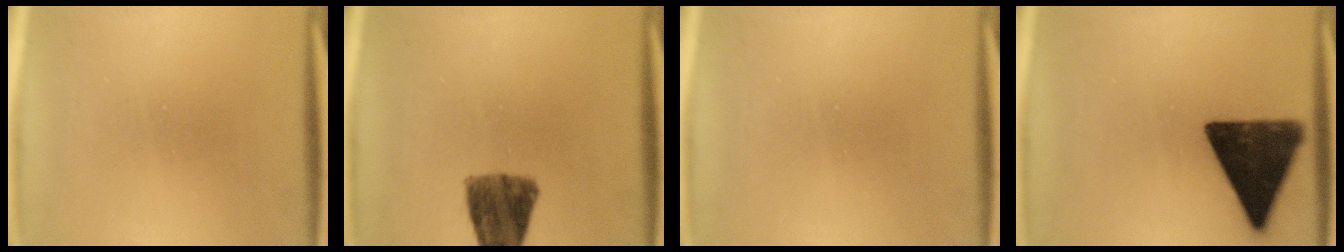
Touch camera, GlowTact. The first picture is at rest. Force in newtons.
{"total": 8.4}
{"total": 0.0}
{"total": 13.3}